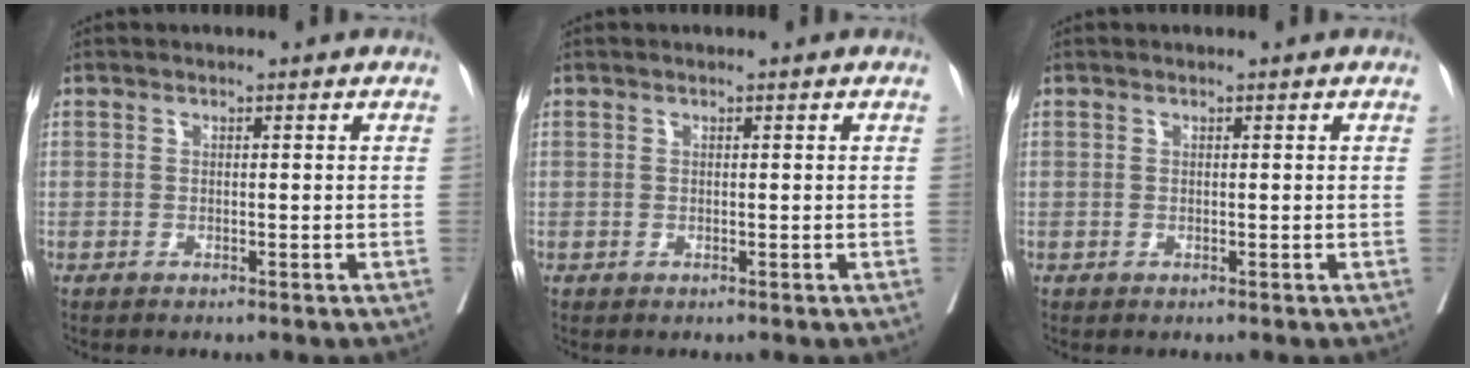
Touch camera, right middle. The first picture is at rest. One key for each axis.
{"total": 0.0}
{"total": 0.0}